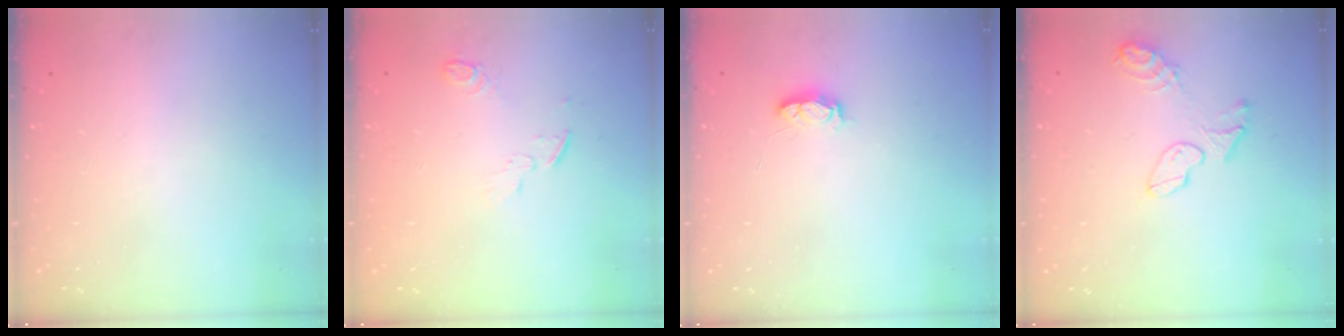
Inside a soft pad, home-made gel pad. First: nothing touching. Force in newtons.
{"total": 4.7, "press": 4.7, "slide": 0.6}
{"total": 4.1, "press": 4.0, "slide": 0.9}
{"total": 10.5, "press": 9.0, "slide": 5.6}